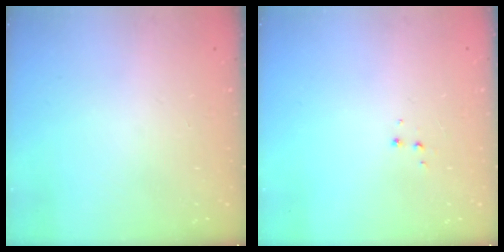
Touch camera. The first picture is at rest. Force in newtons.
{"total": 3.9, "press": 3.9, "slide": 0.5}